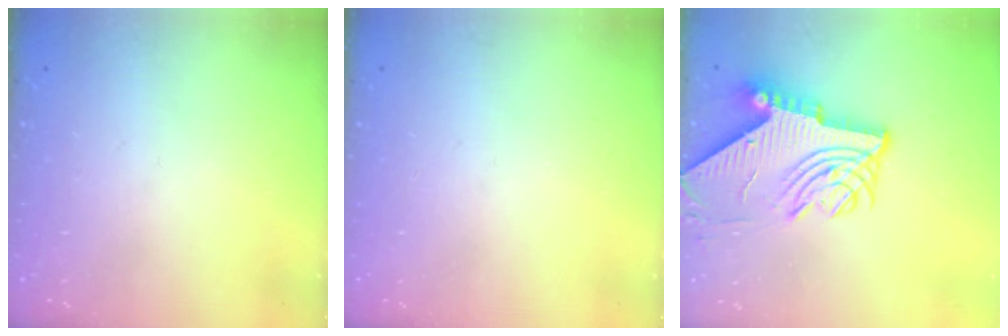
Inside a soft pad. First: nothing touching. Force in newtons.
{"total": 0.0}
{"total": 10.9, "press": 10.8, "slide": 1.2}